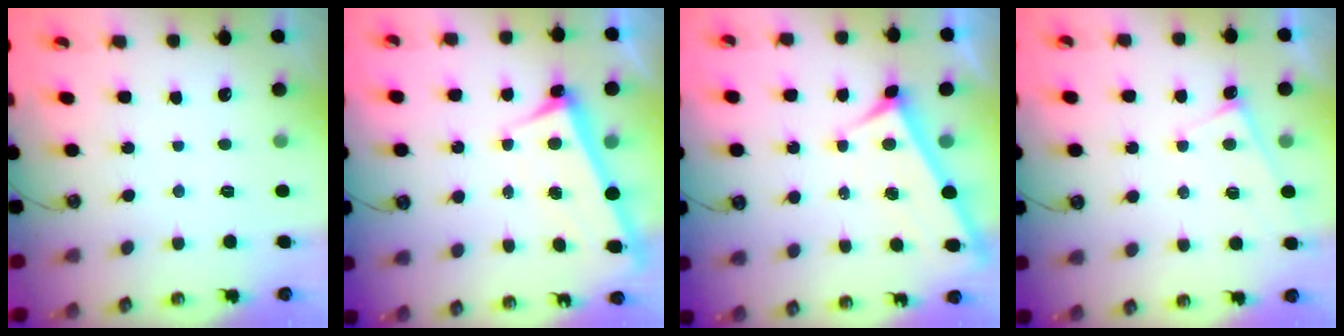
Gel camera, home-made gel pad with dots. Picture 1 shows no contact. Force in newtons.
{"total": 3.2, "press": 3.1, "slide": 0.7}
{"total": 3.7, "press": 3.7, "slide": 0.5}
{"total": 3.9, "press": 3.9, "slide": 0.3}